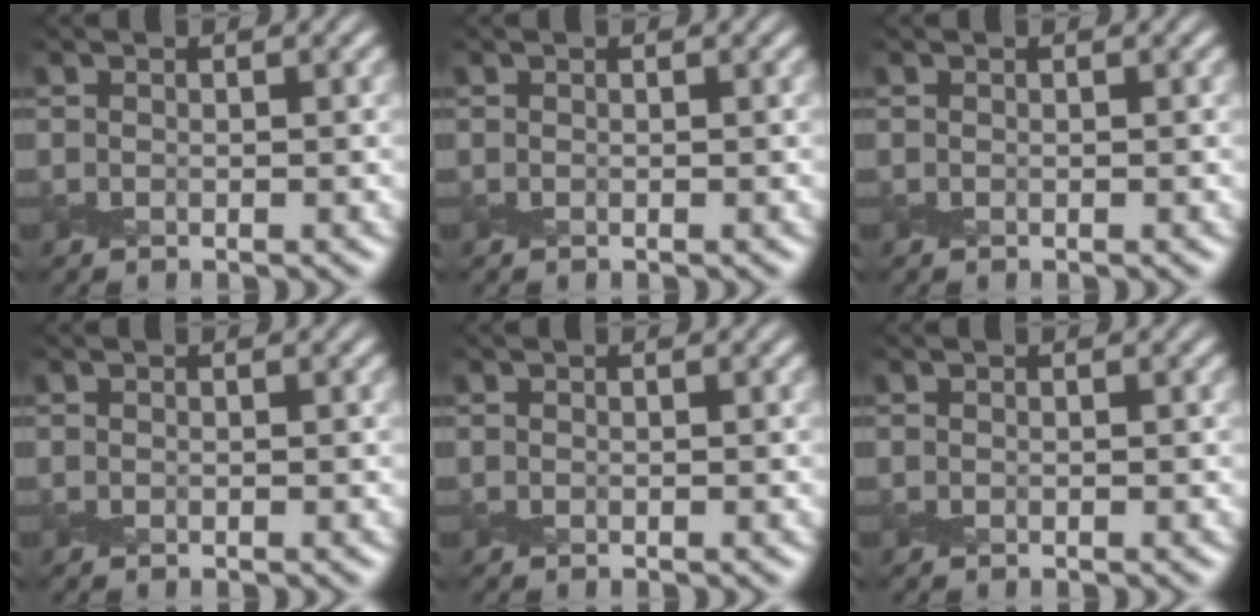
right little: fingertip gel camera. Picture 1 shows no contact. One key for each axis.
{"total": 0.0}
{"total": 0.0}
{"total": 0.0}
{"total": 0.0}
{"total": 0.0}